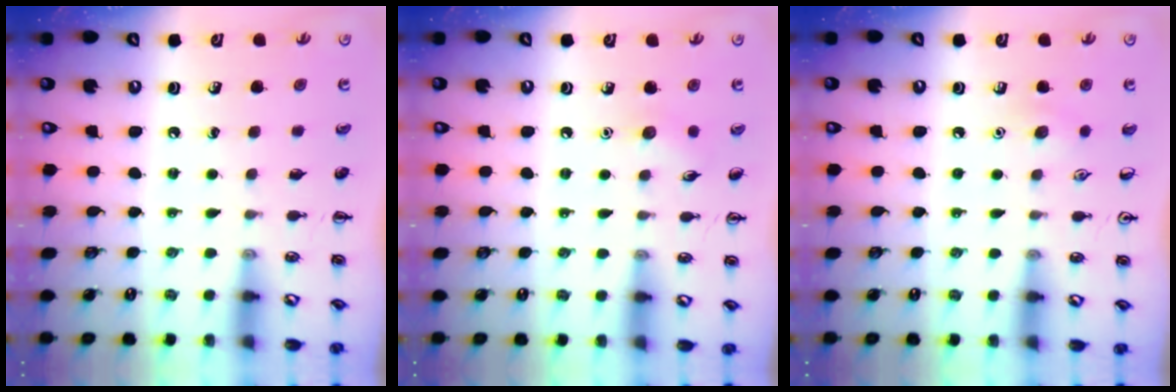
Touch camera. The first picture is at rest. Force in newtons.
{"total": 5.6, "press": 5.4, "slide": 1.6}
{"total": 6.2, "press": 6.0, "slide": 1.7}